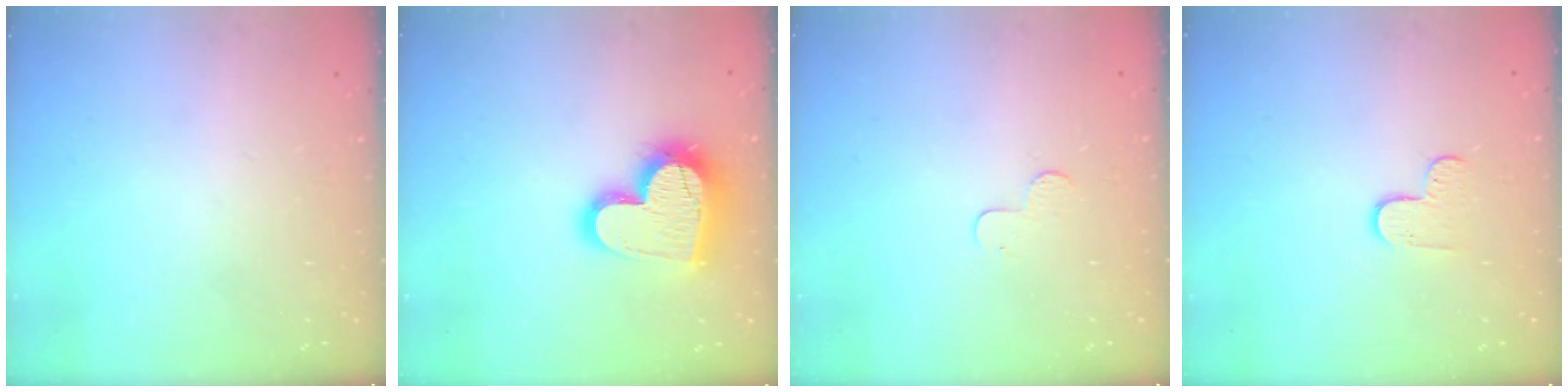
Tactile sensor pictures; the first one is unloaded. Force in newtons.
{"total": 18.4, "press": 18.4, "slide": 1.4}
{"total": 3.9, "press": 3.9, "slide": 0.4}
{"total": 5.5, "press": 5.4, "slide": 0.6}